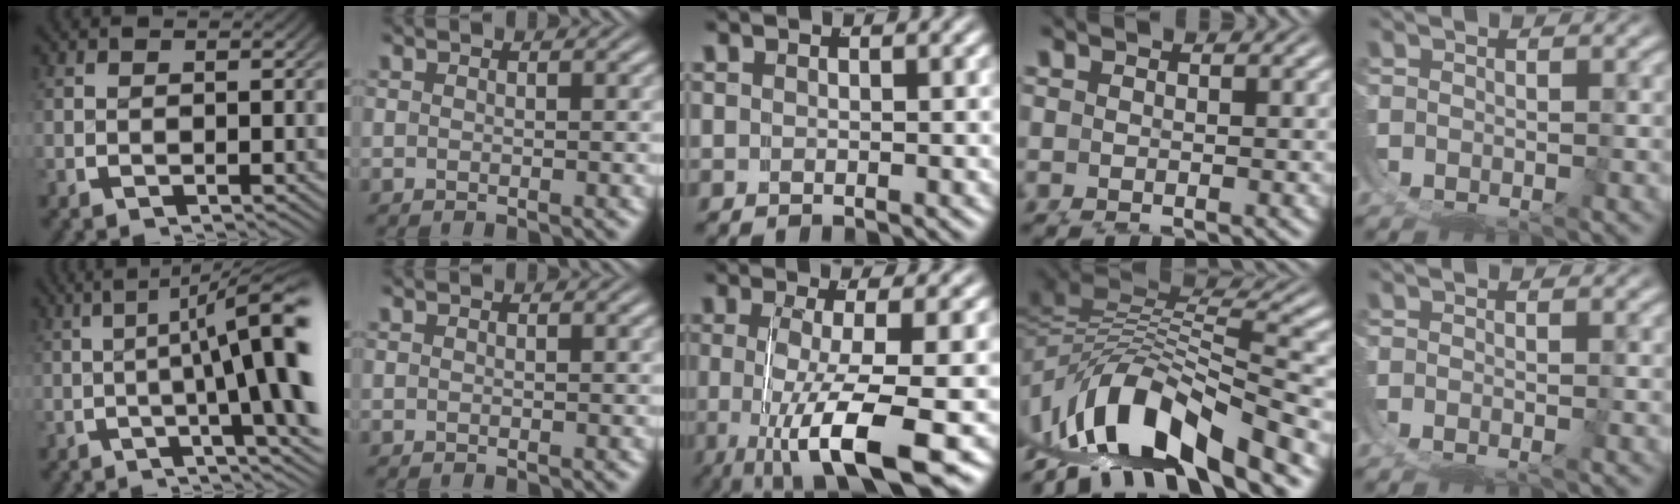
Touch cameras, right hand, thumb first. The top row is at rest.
{"thumb": {"total": 12.5, "force": [1.2, 5.4, 11.3], "torque": [-0.131, 0.006, 0.008]}, "middle": {"total": 8.8, "force": [-2.8, 1.9, 8.1], "torque": [-0.140, -0.021, -0.030]}, "ring": {"total": 10.4, "force": [-1.5, 6.9, 7.6], "torque": [-0.145, -0.018, -0.011]}, "little": {"total": 2.1, "force": [-1.4, 1.1, 1.1], "torque": [-0.015, -0.008, -0.020]}}